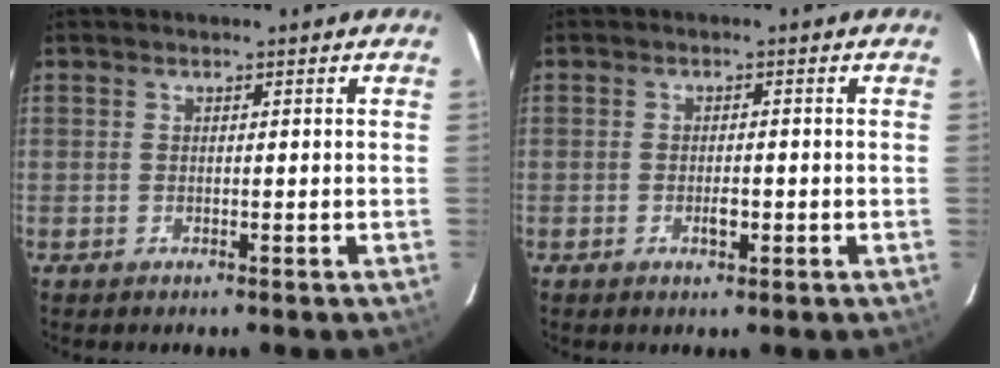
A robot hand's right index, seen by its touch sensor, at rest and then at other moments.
{"total": 2.3, "force": [-0.7, 1.1, 1.9], "torque": [-0.033, 0.000, -0.013]}